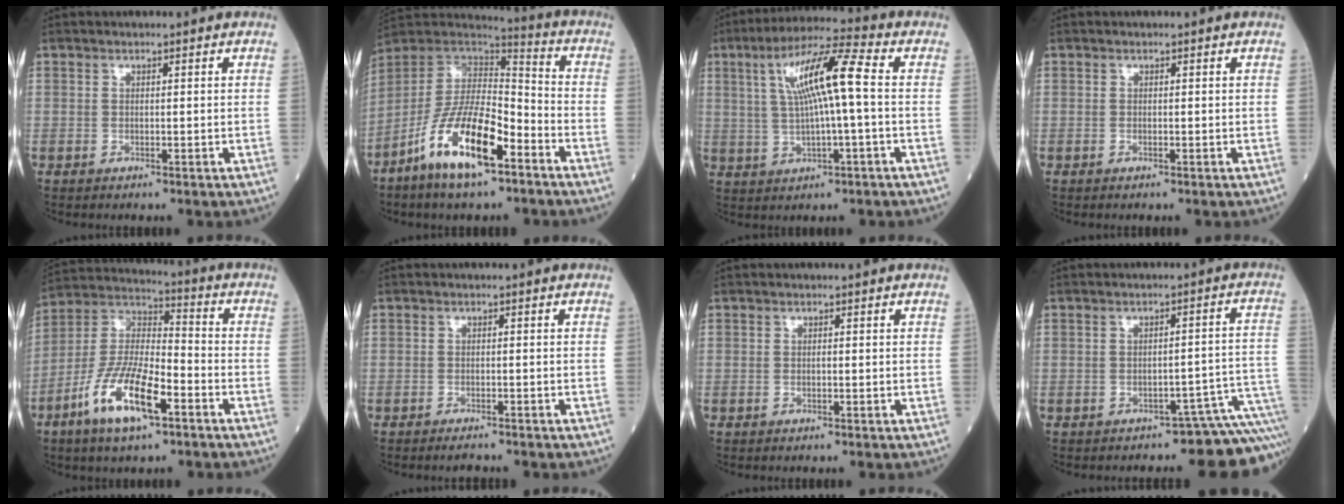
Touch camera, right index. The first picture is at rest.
{"total": 17.0, "force": [-8.9, 4.9, 13.6], "torque": [-0.274, -0.011, -0.163]}
{"total": 11.9, "force": [1.5, 1.4, 11.7], "torque": [-0.221, 0.024, 0.028]}
{"total": 0.0}
{"total": 15.0, "force": [-7.2, 4.5, 12.4], "torque": [-0.260, -0.002, -0.133]}
{"total": 3.0, "force": [-2.6, 0.9, 1.3], "torque": [-0.025, -0.006, -0.035]}
{"total": 0.7, "force": [-0.1, 0.4, 0.5], "torque": [-0.018, 0.000, -0.001]}
{"total": 10.4, "force": [-9.6, 1.8, 3.5], "torque": [-0.012, 0.059, -0.114]}